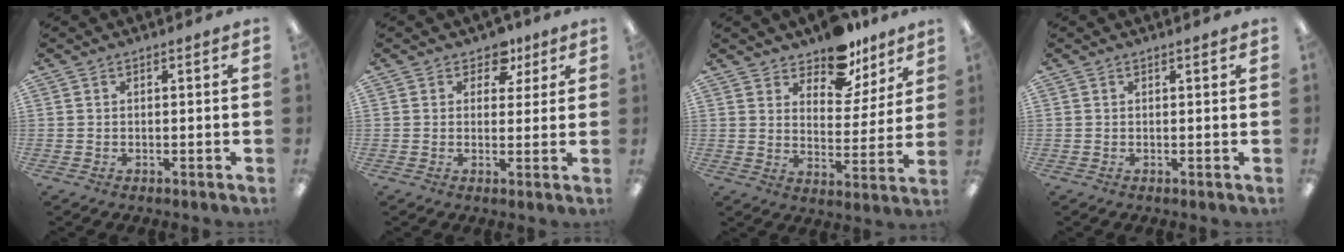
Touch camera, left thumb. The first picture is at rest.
{"total": 5.5, "force": [3.4, 3.8, 2.2], "torque": [-0.024, -0.012, 0.056]}
{"total": 12.2, "force": [9.8, 5.9, 4.0], "torque": [-0.049, -0.074, 0.178]}
{"total": 0.6, "force": [0.4, 0.1, 0.4], "torque": [-0.009, 0.001, 0.008]}